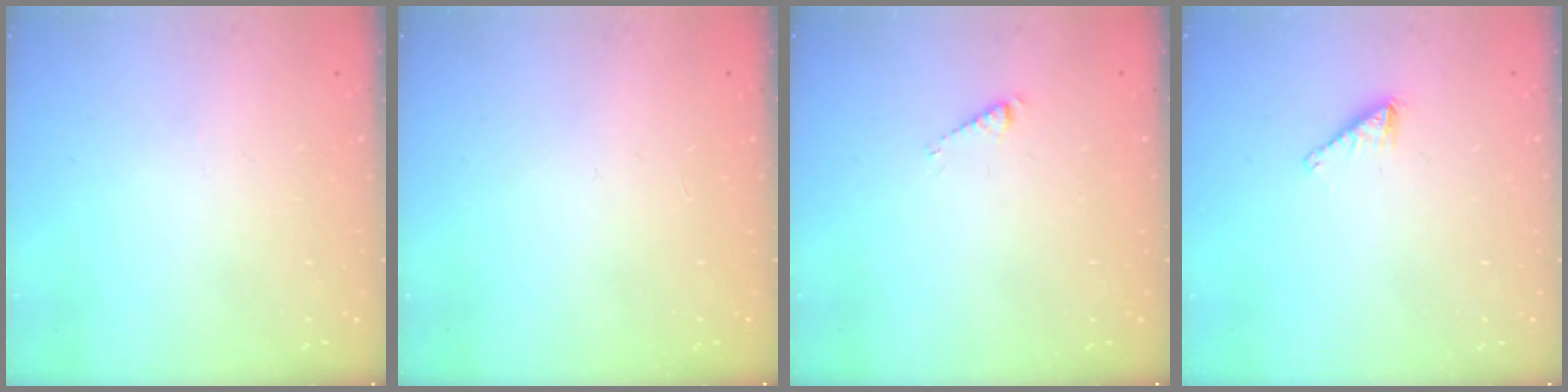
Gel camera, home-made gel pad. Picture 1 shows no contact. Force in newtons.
{"total": 0.0}
{"total": 2.7, "press": 2.7, "slide": 0.2}
{"total": 1.8, "press": 1.7, "slide": 0.1}